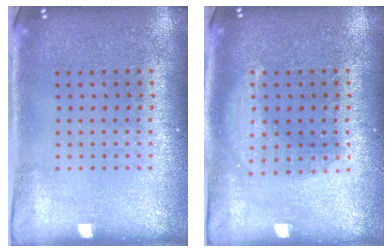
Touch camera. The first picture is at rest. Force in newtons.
{"total": 2.4, "press": 2.4, "slide": 0.3}